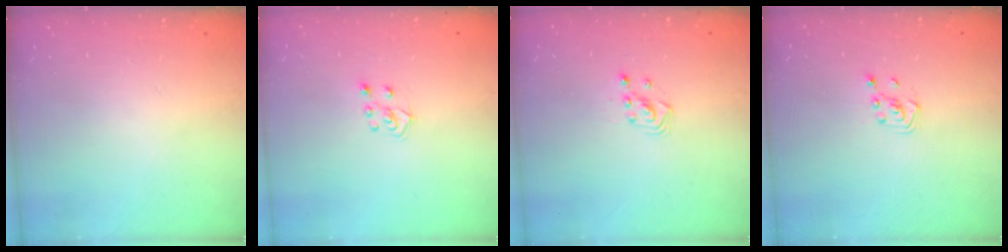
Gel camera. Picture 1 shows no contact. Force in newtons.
{"total": 4.2, "press": 4.2, "slide": 0.3}
{"total": 2.2, "press": 2.2, "slide": 0.2}
{"total": 2.3, "press": 2.2, "slide": 0.8}